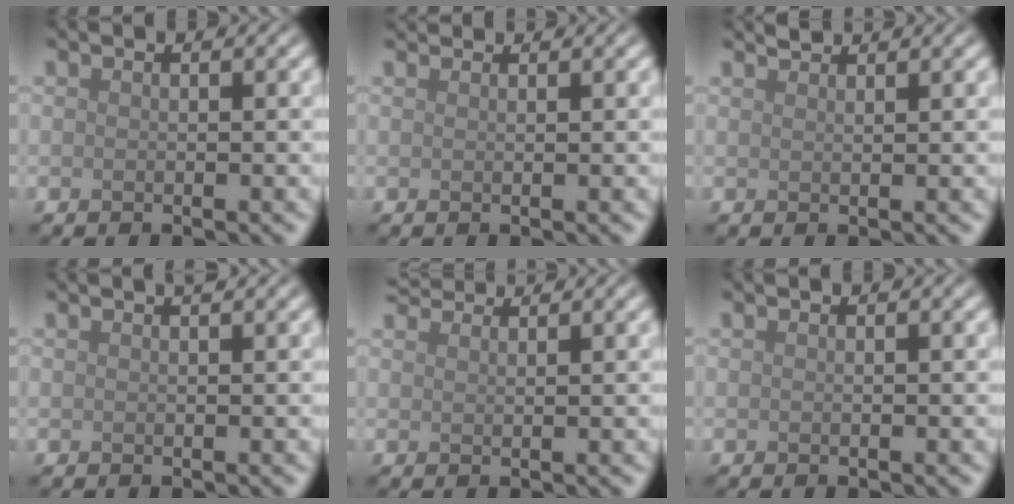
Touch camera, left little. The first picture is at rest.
{"total": 1.9, "force": [1.8, 0.2, 0.5], "torque": [-0.017, 0.001, 0.020]}
{"total": 1.1, "force": [1.1, 0.1, 0.1], "torque": [0.002, -0.001, 0.015]}
{"total": 0.7, "force": [0.6, 0.1, 0.5], "torque": [-0.002, 0.003, 0.008]}
{"total": 3.2, "force": [3.0, 0.4, 0.7], "torque": [-0.016, 0.008, 0.045]}
{"total": 0.0}